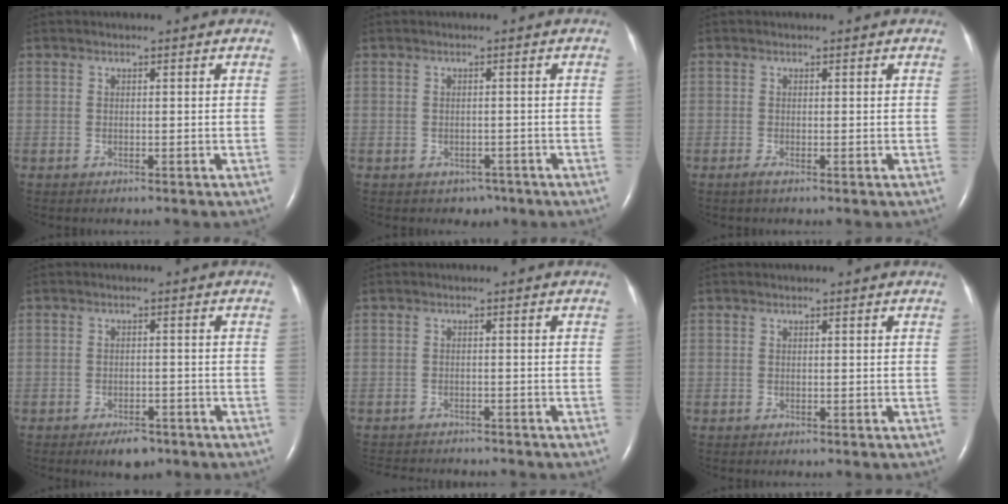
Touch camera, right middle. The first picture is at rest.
{"total": 2.1, "force": [-1.3, 1.6, 0.4], "torque": [-0.005, 0.005, -0.012]}
{"total": 0.7, "force": [-0.4, -0.1, 0.5], "torque": [-0.014, -0.003, -0.009]}
{"total": 3.7, "force": [-2.6, 1.6, 2.0], "torque": [-0.035, -0.002, -0.033]}
{"total": 9.1, "force": [-8.4, 2.1, 2.7], "torque": [-0.044, -0.006, -0.109]}
{"total": 0.0}